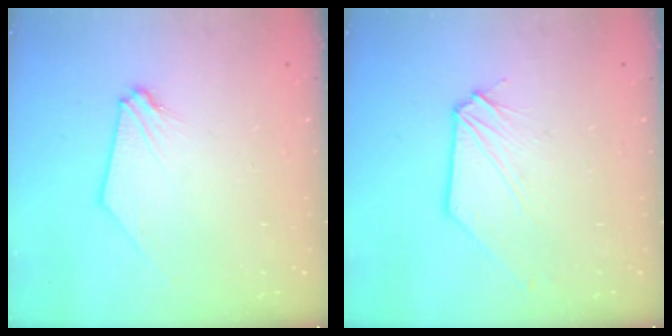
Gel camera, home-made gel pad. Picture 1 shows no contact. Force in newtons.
{"total": 1.1, "press": 1.1, "slide": 0.1}